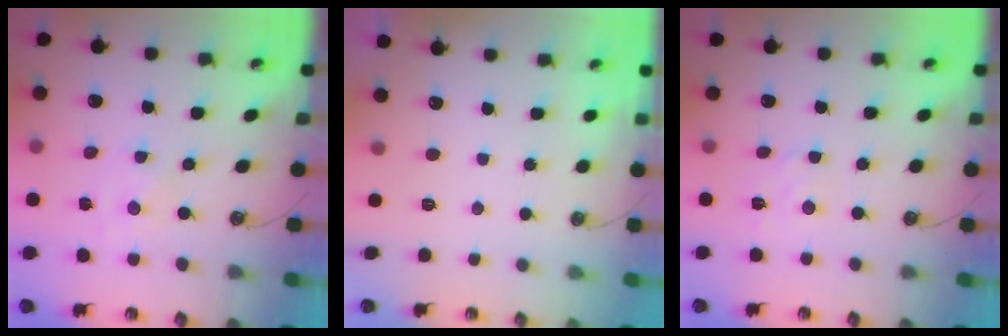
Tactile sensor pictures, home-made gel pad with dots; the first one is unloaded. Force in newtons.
{"total": 0.0}
{"total": 3.0, "press": 3.0, "slide": 0.5}